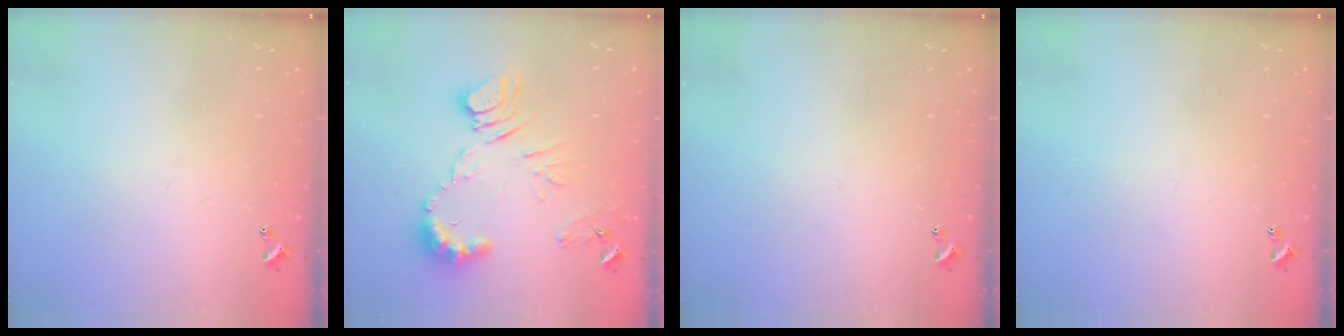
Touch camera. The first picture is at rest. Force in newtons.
{"total": 11.5, "press": 11.5, "slide": 0.6}
{"total": 0.0}
{"total": 0.0}